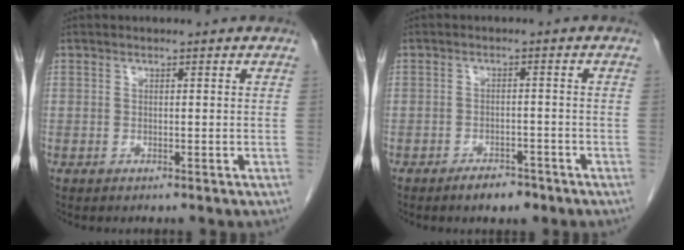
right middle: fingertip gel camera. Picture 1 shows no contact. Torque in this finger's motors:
{"motor_torque": [0.73, -0.72, 0.09, 0.07]}